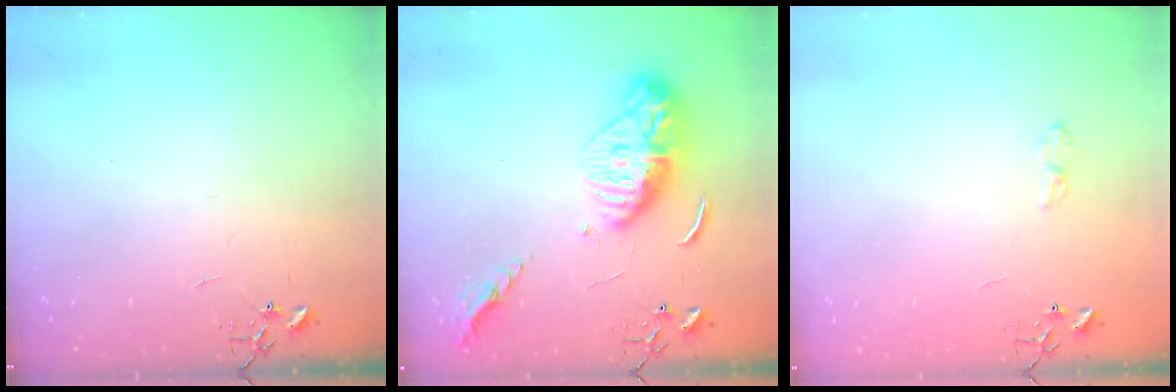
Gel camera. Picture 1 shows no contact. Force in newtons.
{"total": 15.4, "press": 15.3, "slide": 1.2}
{"total": 4.4, "press": 4.3, "slide": 0.7}